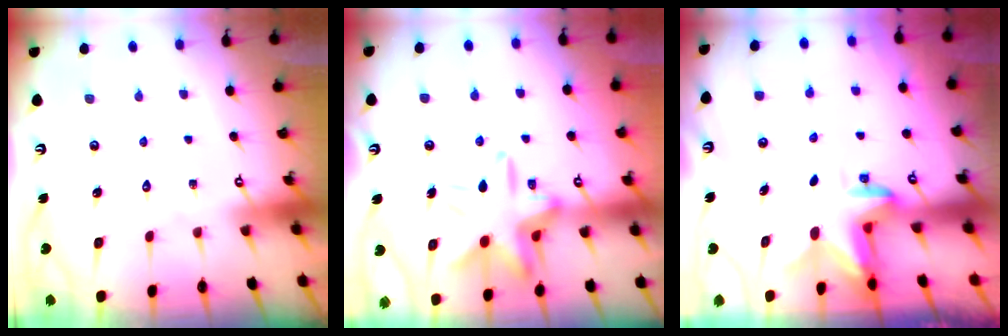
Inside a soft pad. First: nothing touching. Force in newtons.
{"total": 17.1, "press": 17.1, "slide": 1.5}
{"total": 2.6, "press": 2.5, "slide": 0.5}